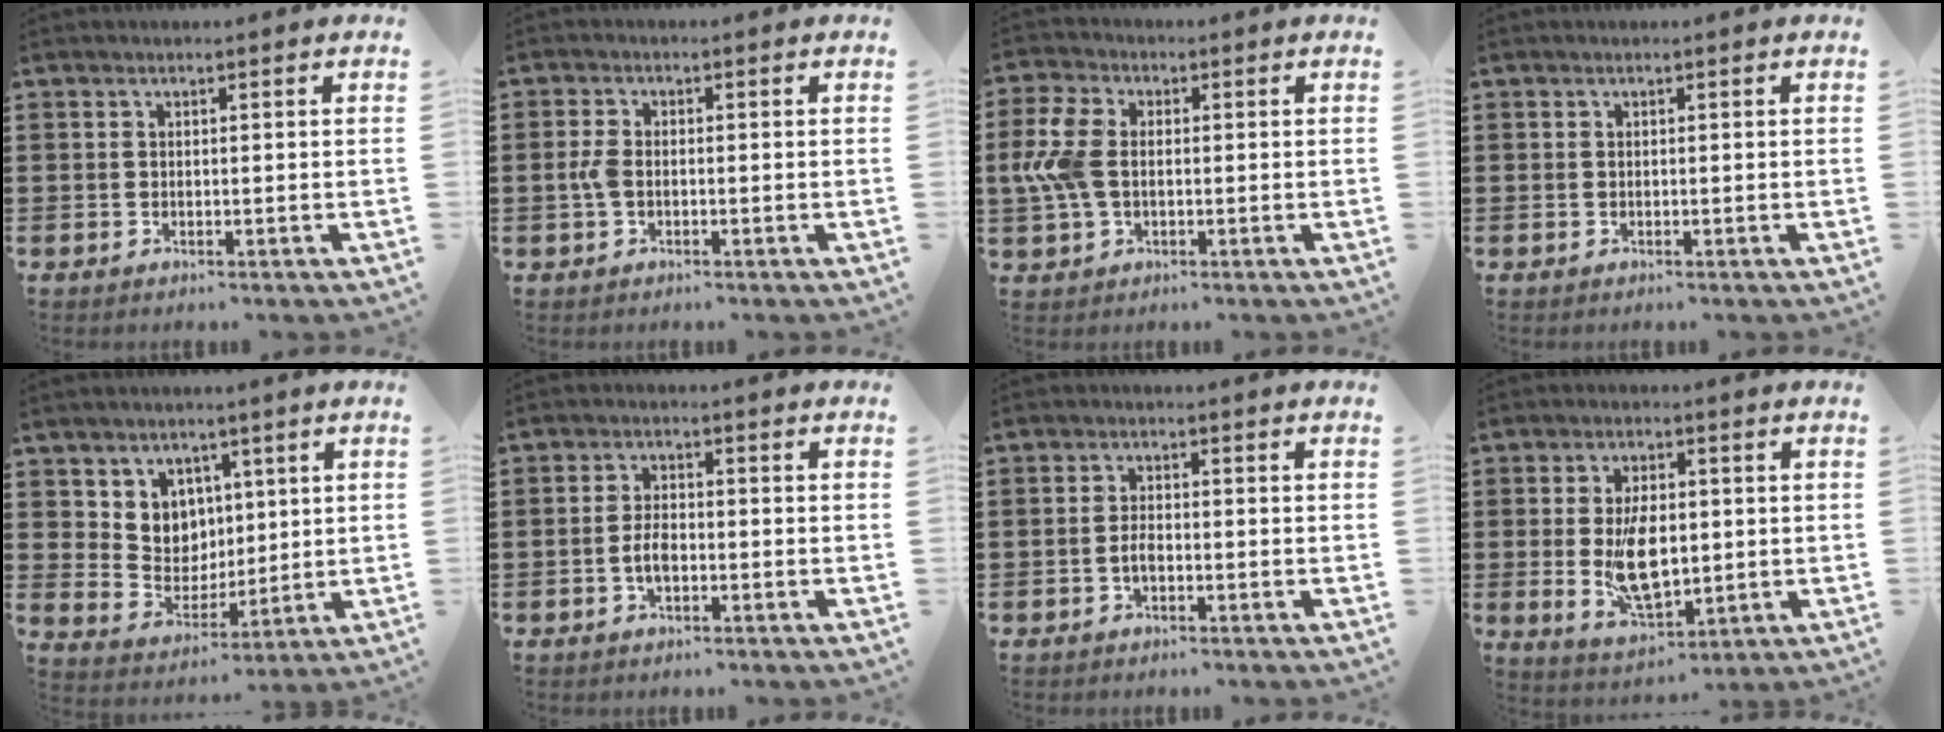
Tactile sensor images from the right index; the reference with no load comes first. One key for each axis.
{"total": 2.7, "fx": -0.4, "fy": 1.6, "fz": 2.1, "tx": -0.064, "ty": -0.005, "tz": -0.014}
{"total": 7.1, "fx": 0.0, "fy": 4.6, "fz": 5.5, "tx": -0.151, "ty": 0.002, "tz": -0.010}
{"total": 0.0}
{"total": 6.6, "fx": 3.3, "fy": 5.6, "fz": 0.4, "tx": -0.038, "ty": -0.012, "tz": 0.064}
{"total": 4.4, "fx": -0.9, "fy": 2.1, "fz": 3.7, "tx": -0.082, "ty": 0.002, "tz": -0.020}
{"total": 2.3, "fx": -0.7, "fy": 1.1, "fz": 1.9, "tx": -0.044, "ty": 0.001, "tz": -0.016}
{"total": 8.9, "fx": -0.3, "fy": 4.7, "fz": 7.5, "tx": -0.141, "ty": -0.002, "tz": -0.007}